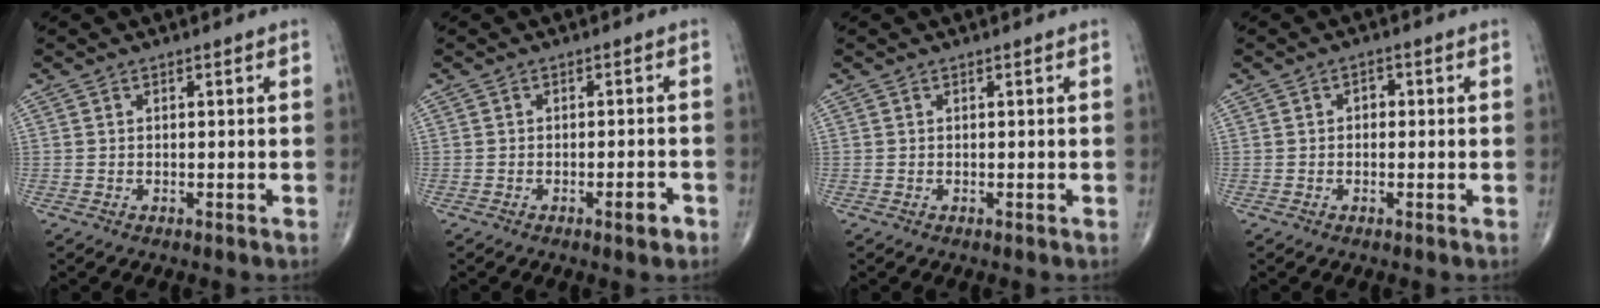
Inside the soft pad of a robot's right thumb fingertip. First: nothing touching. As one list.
[{"total": 2.7, "force": [-1.5, 0.8, 2.1], "torque": [-0.027, 0.006, -0.022]}, {"total": 0.0}, {"total": 1.6, "force": [-0.1, 1.2, 1.0], "torque": [-0.003, 0.007, -0.007]}]